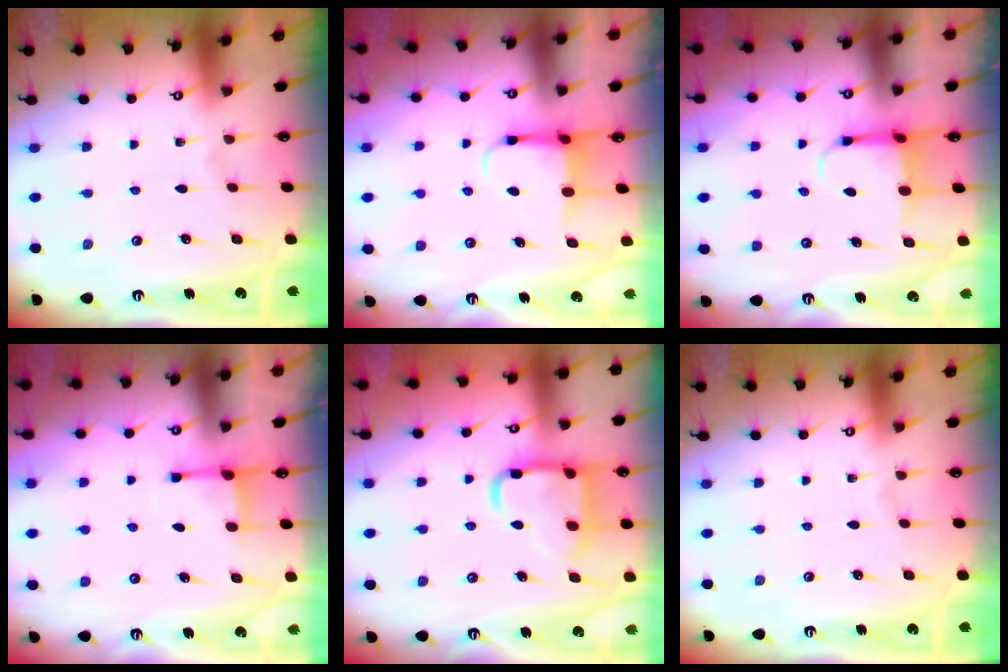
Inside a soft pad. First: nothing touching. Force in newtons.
{"total": 5.1, "press": 5.0, "slide": 0.7}
{"total": 5.2, "press": 5.1, "slide": 1.1}
{"total": 2.3, "press": 2.2, "slide": 0.6}
{"total": 15.5, "press": 15.4, "slide": 1.5}
{"total": 0.0}